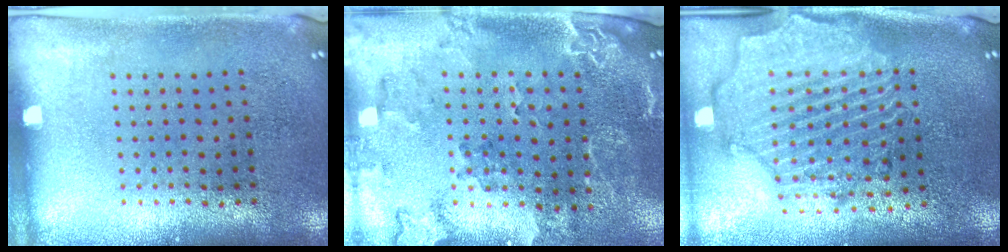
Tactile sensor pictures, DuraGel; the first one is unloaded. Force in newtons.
{"total": 2.1, "press": 2.0, "slide": 0.8}
{"total": 2.8, "press": 2.5, "slide": 1.3}